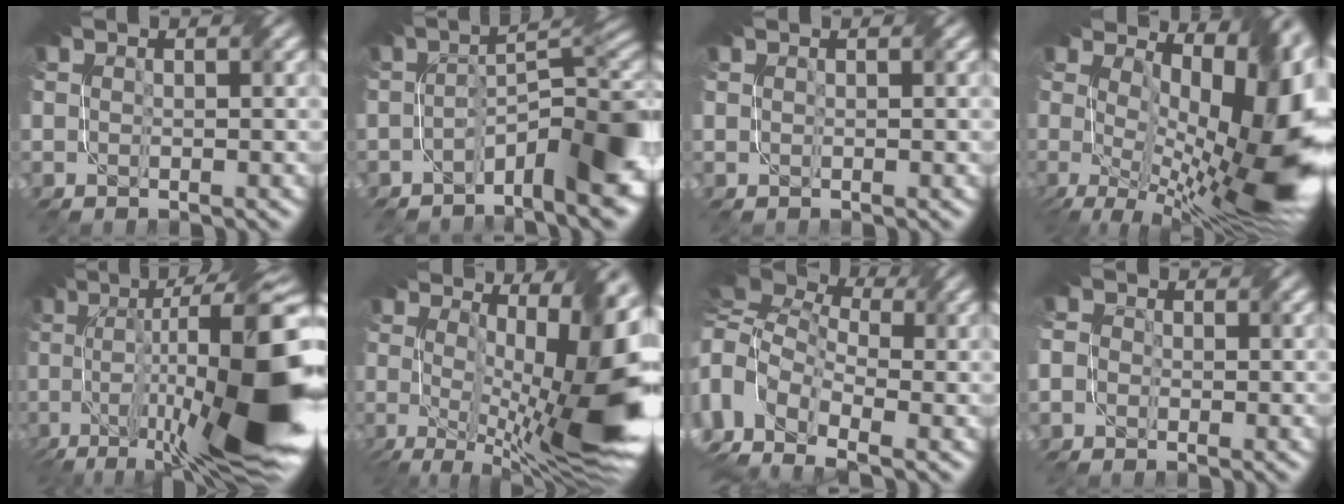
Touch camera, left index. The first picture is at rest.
{"total": 10.0, "force": [-4.2, 3.2, 8.5], "torque": [-0.113, 0.006, -0.070]}
{"total": 0.0}
{"total": 15.3, "force": [1.3, 7.0, 13.6], "torque": [-0.154, -0.012, 0.042]}
{"total": 17.9, "force": [-2.5, 5.5, 16.9], "torque": [-0.256, 0.007, -0.045]}
{"total": 15.7, "force": [0.4, 4.8, 14.9], "torque": [-0.186, -0.004, 0.019]}
{"total": 10.1, "force": [-0.1, 6.6, 7.6], "torque": [-0.175, 0.003, -0.011]}
{"total": 1.8, "force": [-0.2, 1.6, 0.7], "torque": [-0.011, 0.004, -0.012]}